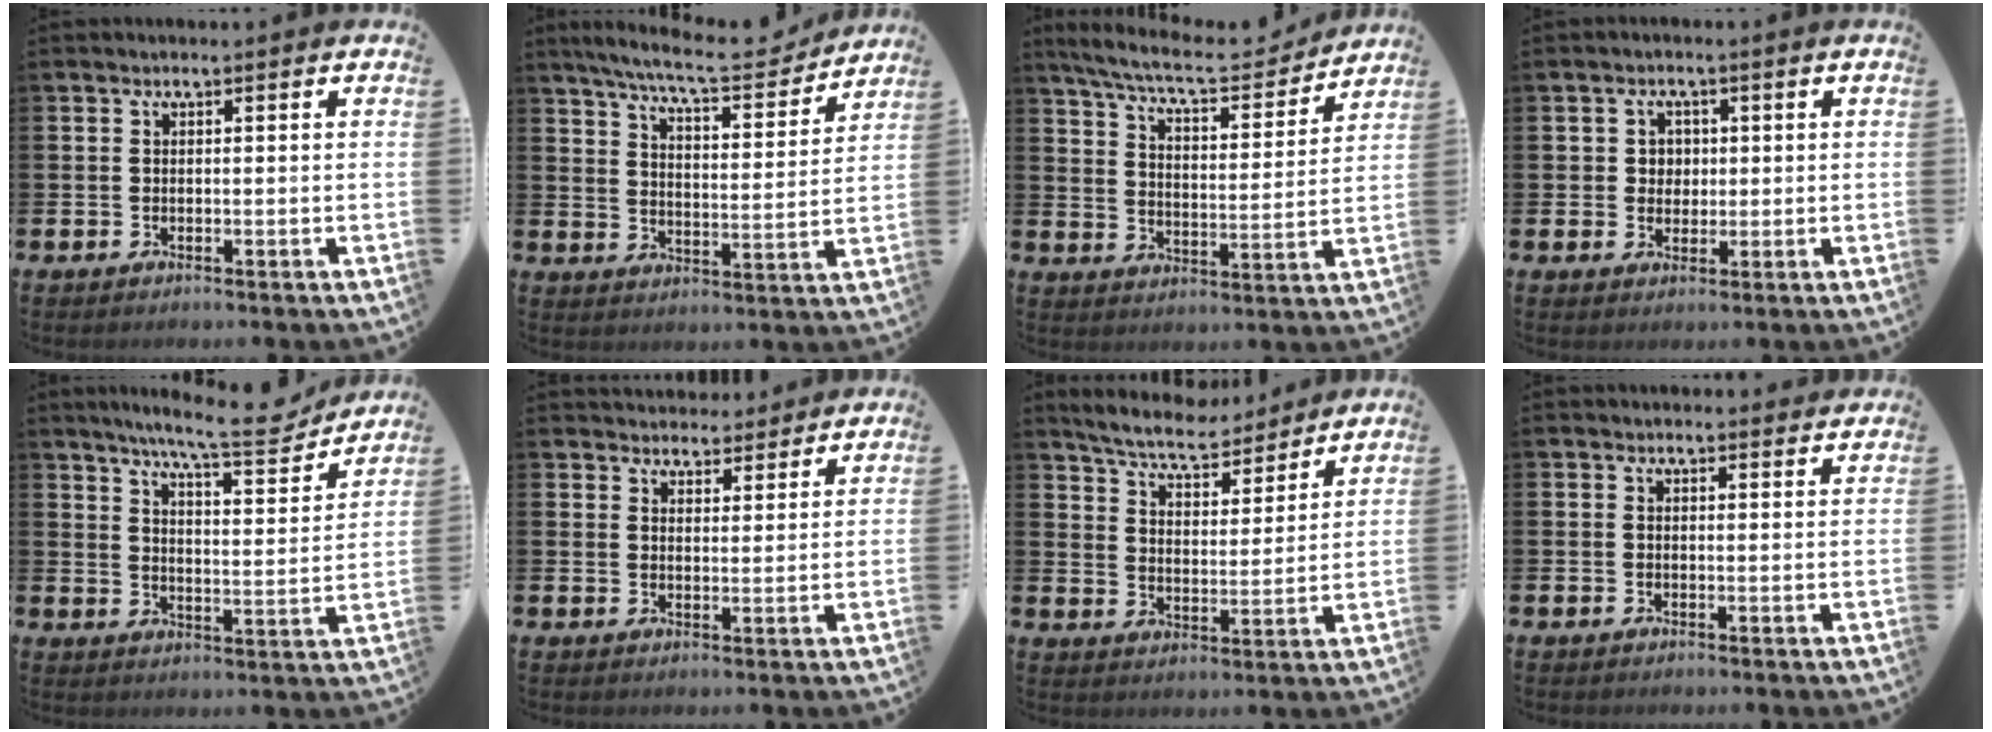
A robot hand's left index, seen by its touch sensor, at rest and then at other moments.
{"total": 8.5, "force": [7.8, 0.8, 3.2], "torque": [-0.080, -0.048, 0.134]}
{"total": 8.4, "force": [7.6, 1.5, 3.1], "torque": [-0.091, -0.048, 0.130]}
{"total": 2.5, "force": [0.8, 2.3, 0.6], "torque": [-0.004, 0.005, 0.007]}
{"total": 9.3, "force": [8.3, 0.7, 4.1], "torque": [-0.088, -0.050, 0.141]}
{"total": 3.9, "force": [3.8, 0.9, -0.5], "torque": [0.000, -0.019, 0.069]}
{"total": 7.1, "force": [6.7, 1.4, 1.8], "torque": [-0.061, -0.040, 0.116]}
{"total": 1.3, "force": [1.3, 0.1, 0.1], "torque": [0.003, -0.006, 0.023]}